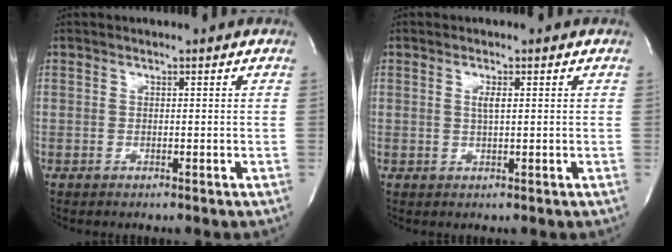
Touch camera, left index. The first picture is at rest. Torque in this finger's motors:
{"motor_torque": [0.33, -0.07, 0.04, 0.01]}